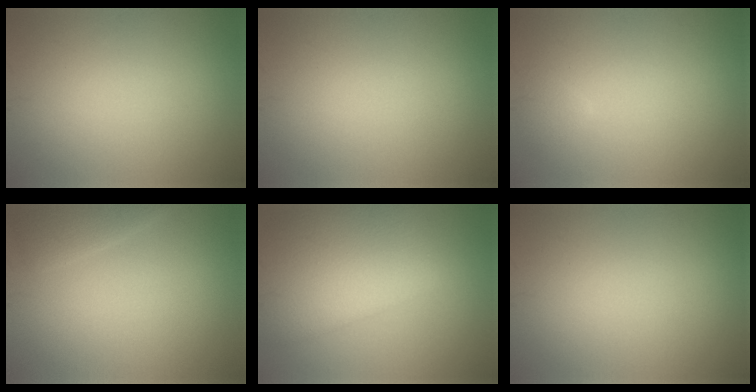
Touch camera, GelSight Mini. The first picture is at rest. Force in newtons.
{"total": 0.0}
{"total": 0.9, "press": 0.9, "slide": 0.1}
{"total": 1.7, "press": 1.7, "slide": 0.2}
{"total": 8.1, "press": 8.1, "slide": 0.3}
{"total": 0.0}